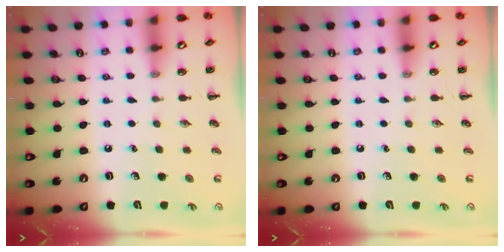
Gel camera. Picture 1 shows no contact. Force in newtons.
{"total": 0.0}